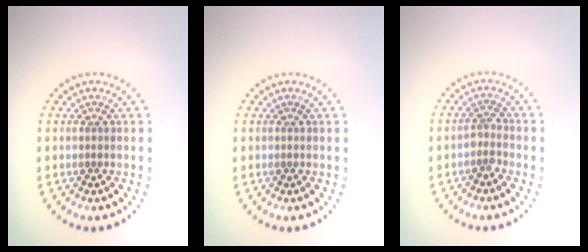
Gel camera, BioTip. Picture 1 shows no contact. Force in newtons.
{"total": 0.0}
{"total": 1.4, "press": 1.0, "slide": 1.0}